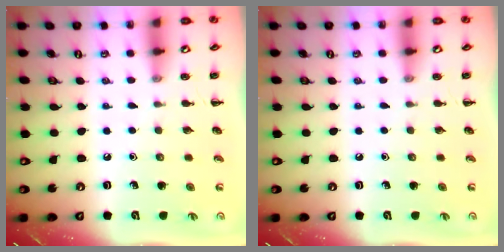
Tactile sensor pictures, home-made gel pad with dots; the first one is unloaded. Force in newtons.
{"total": 0.0}